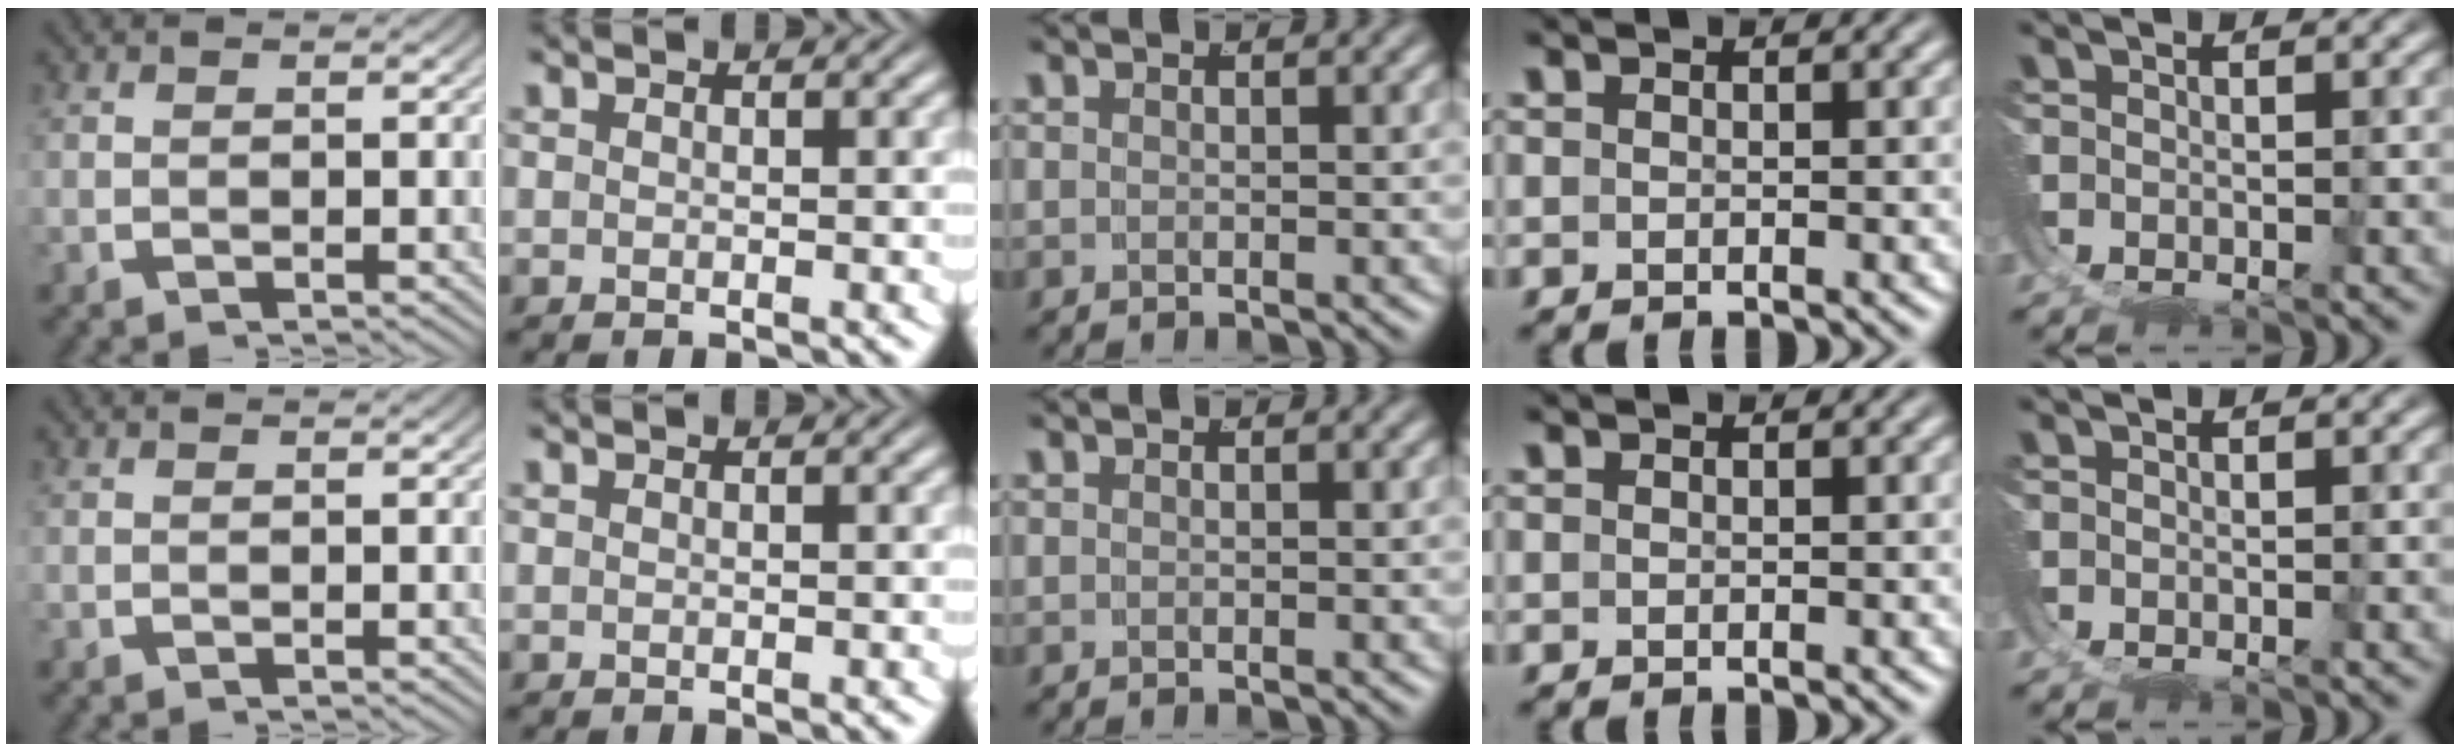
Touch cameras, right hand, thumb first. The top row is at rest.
{}